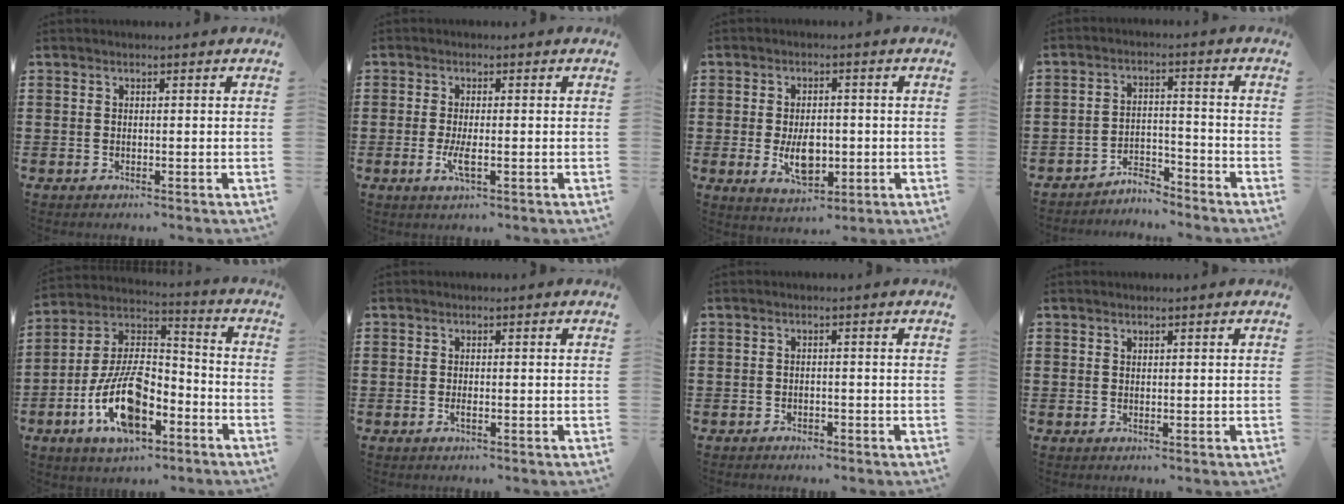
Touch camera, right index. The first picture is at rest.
{"total": 3.1, "force": [-0.8, 0.7, 2.9], "torque": [-0.064, -0.009, -0.018]}
{"total": 6.2, "force": [-0.9, 3.6, 5.0], "torque": [-0.080, -0.002, -0.018]}
{"total": 4.1, "force": [-4.0, 0.7, 0.6], "torque": [-0.015, 0.009, -0.082]}
{"total": 13.7, "force": [-6.4, 6.4, 10.2], "torque": [-0.220, 0.009, -0.122]}
{"total": 0.8, "force": [-0.2, 0.1, 0.7], "torque": [-0.014, -0.006, -0.003]}
{"total": 0.9, "force": [-0.8, 0.4, 0.2], "torque": [-0.007, 0.001, -0.016]}
{"total": 0.5, "force": [0.4, 0.3, 0.0], "torque": [-0.002, 0.002, 0.008]}